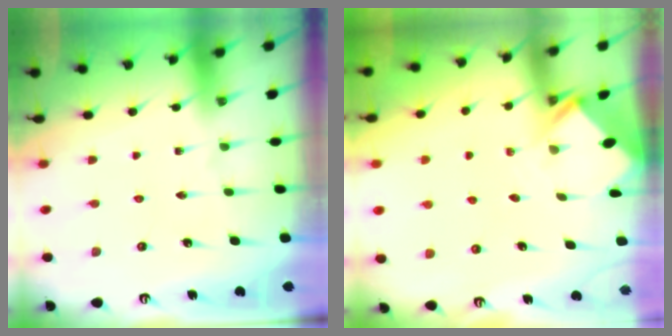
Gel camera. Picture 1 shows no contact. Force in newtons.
{"total": 2.8, "press": 2.8, "slide": 0.2}